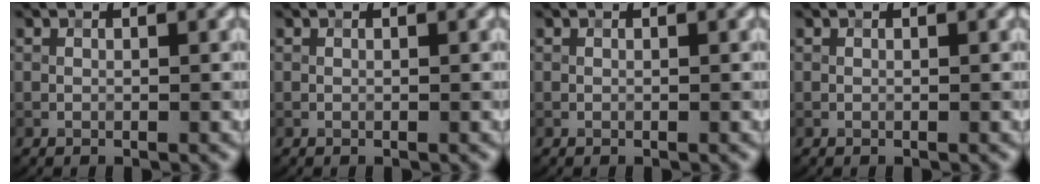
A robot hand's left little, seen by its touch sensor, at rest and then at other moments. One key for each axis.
{"total": 0.0}
{"total": 0.0}
{"total": 0.0}